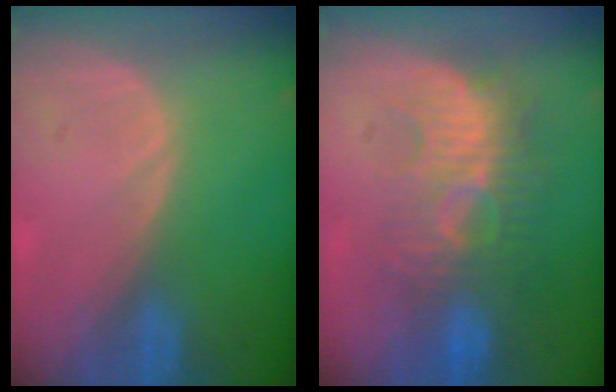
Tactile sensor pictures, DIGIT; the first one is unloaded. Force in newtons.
{"total": 9.2, "press": 8.8, "slide": 2.8}